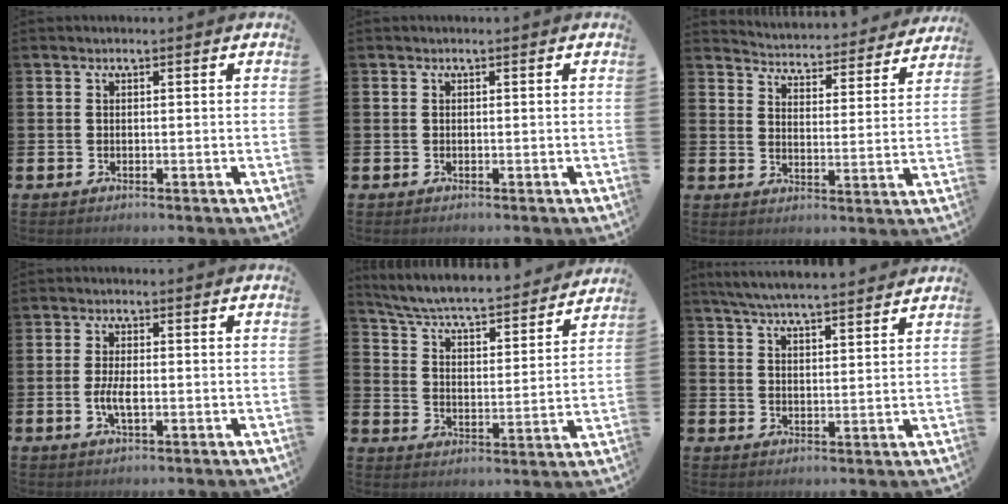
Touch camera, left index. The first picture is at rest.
{"total": 0.0}
{"total": 4.2, "force": [4.2, 0.6, 0.2], "torque": [-0.024, -0.041, 0.067]}
{"total": 3.2, "force": [-0.5, 1.2, 2.9], "torque": [-0.052, -0.004, -0.014]}
{"total": 6.2, "force": [5.9, 0.6, 2.0], "torque": [-0.072, -0.048, 0.095]}
{"total": 5.7, "force": [5.6, 0.1, 1.2], "torque": [-0.041, -0.028, 0.101]}